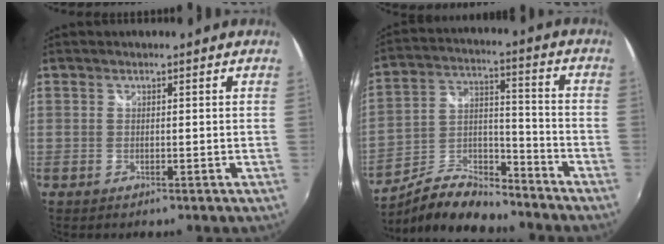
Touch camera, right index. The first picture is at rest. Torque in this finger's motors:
{"motor_torque": [-0.06, -0.23, 0.04, 0.01]}